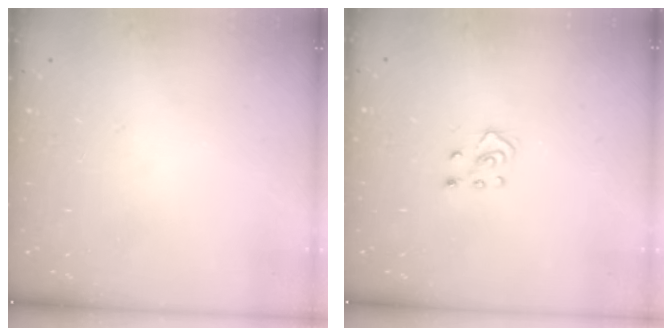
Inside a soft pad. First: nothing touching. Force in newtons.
{"total": 3.1, "press": 3.1, "slide": 0.4}